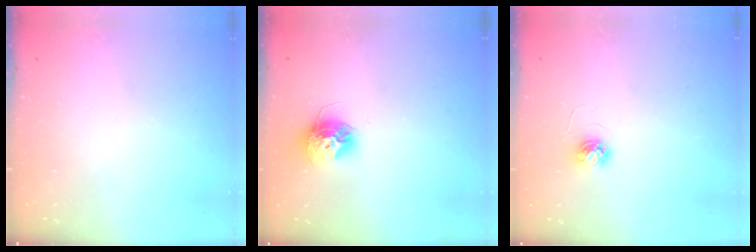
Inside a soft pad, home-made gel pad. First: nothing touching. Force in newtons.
{"total": 11.9, "press": 11.9, "slide": 0.9}
{"total": 3.7, "press": 3.7, "slide": 0.3}